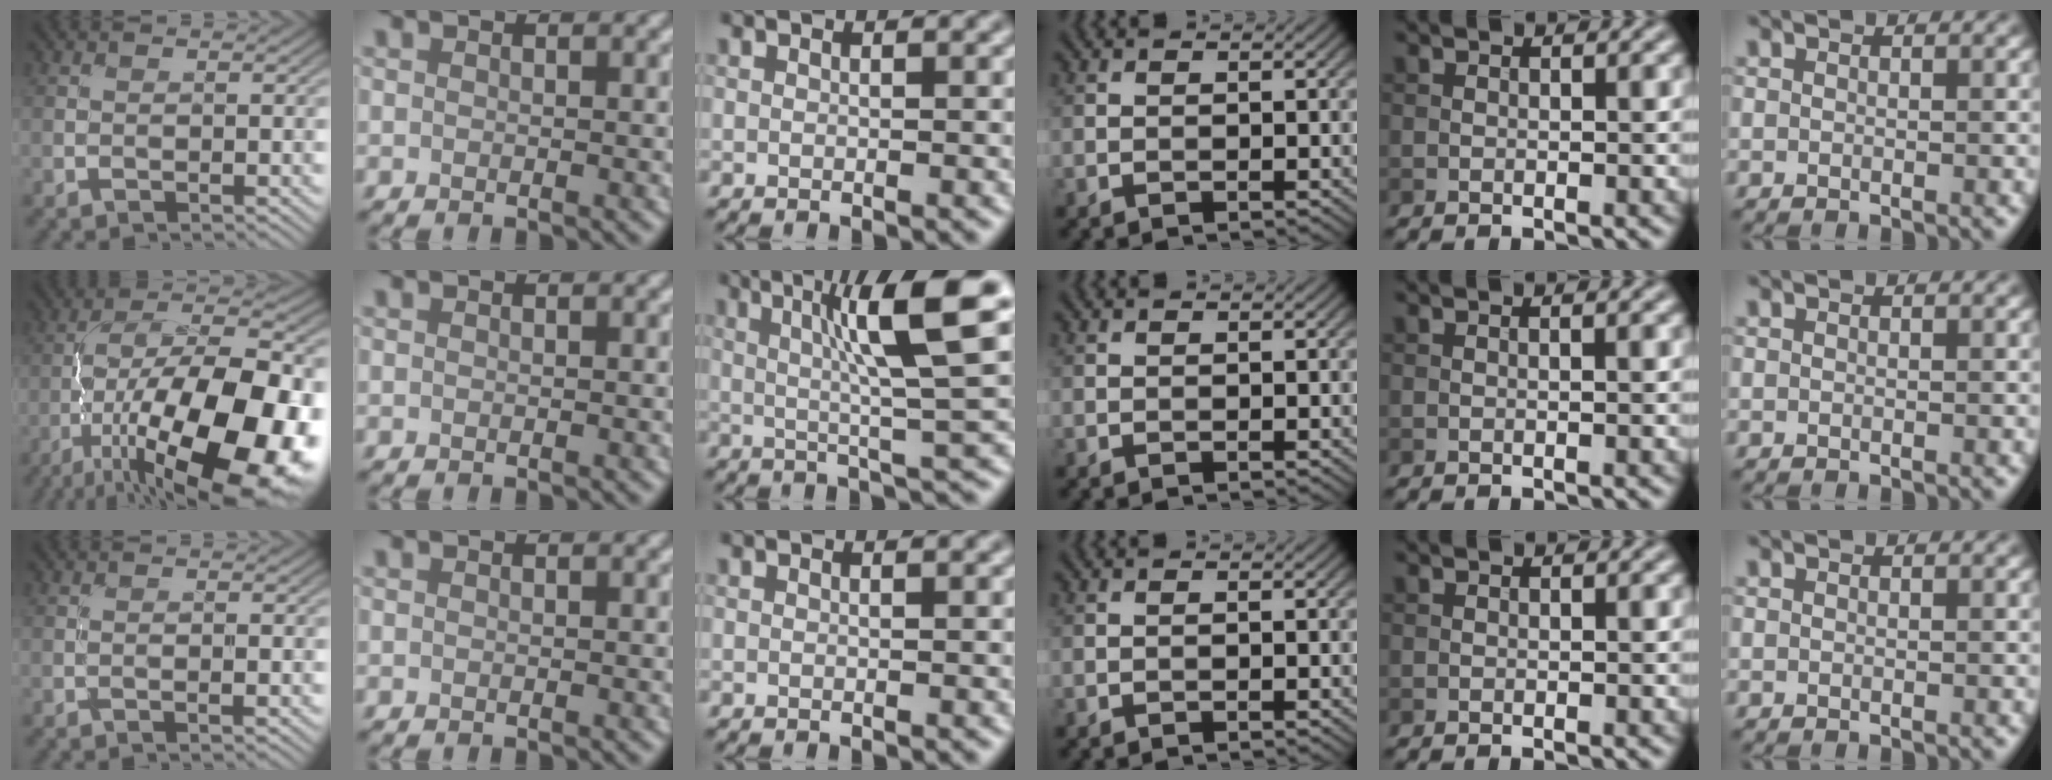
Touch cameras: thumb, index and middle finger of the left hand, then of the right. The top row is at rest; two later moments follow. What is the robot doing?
{"motion": "unscrew", "object": "medicine bottle"}